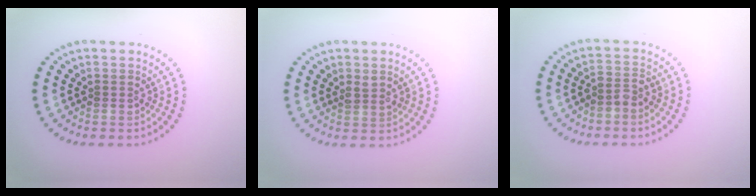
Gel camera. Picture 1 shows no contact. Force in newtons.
{"total": 1.0, "press": 0.9, "slide": 0.5}
{"total": 1.5, "press": 1.2, "slide": 0.9}